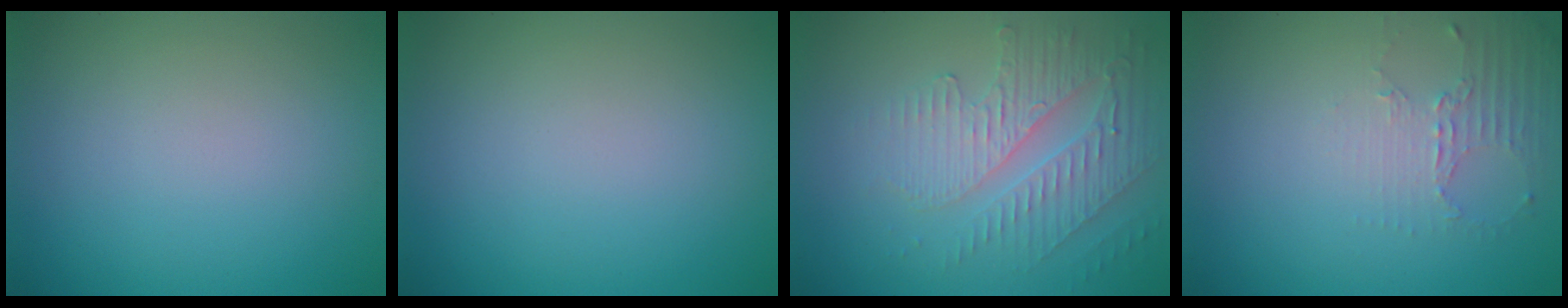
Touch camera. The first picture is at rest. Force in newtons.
{"total": 0.0}
{"total": 4.0, "press": 3.4, "slide": 2.0}
{"total": 2.2, "press": 1.6, "slide": 1.5}